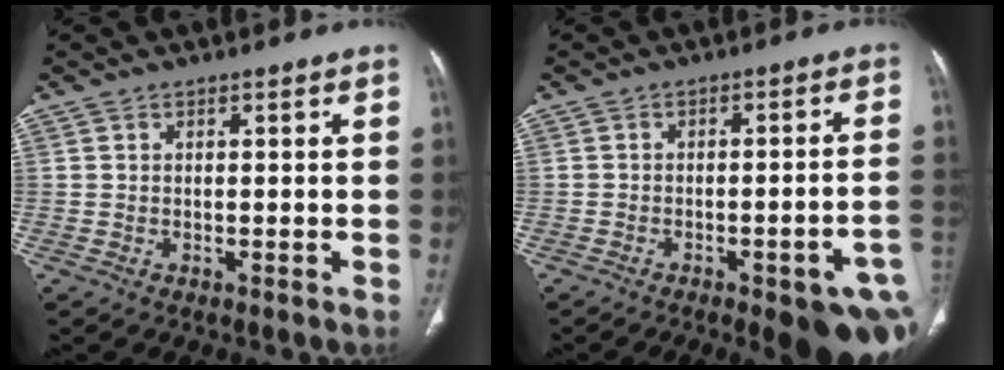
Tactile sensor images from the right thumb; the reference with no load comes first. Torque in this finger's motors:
{"motor_torque": [1.77, 1.02, 1.17, -0.97, 0.06]}